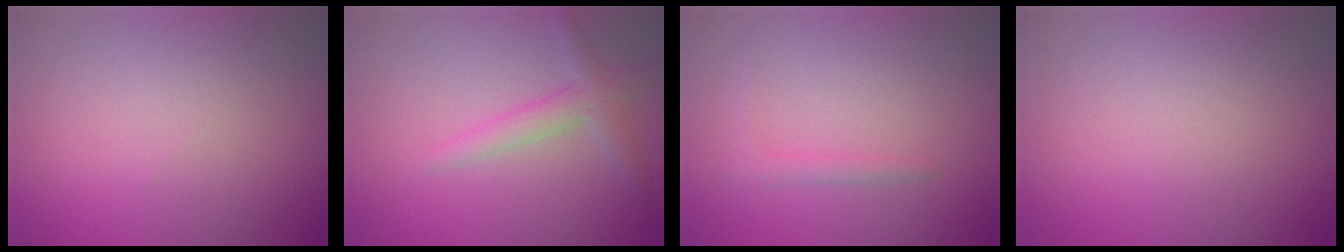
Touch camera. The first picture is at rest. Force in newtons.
{"total": 2.2, "press": 2.2, "slide": 0.1}
{"total": 1.1, "press": 1.1, "slide": 0.1}
{"total": 0.0}